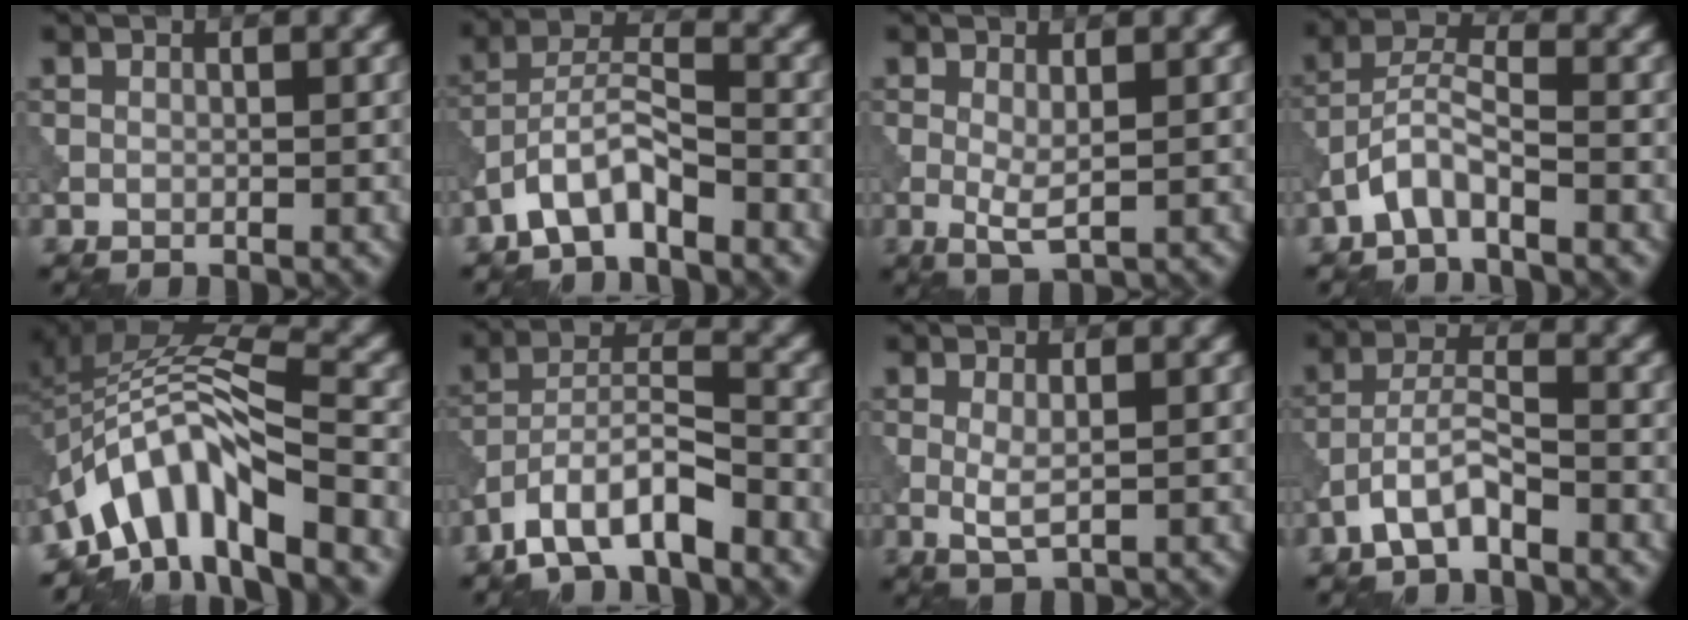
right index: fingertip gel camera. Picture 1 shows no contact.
{"total": 4.6, "force": [-3.3, 1.4, 2.8], "torque": [-0.052, 0.013, -0.072]}
{"total": 2.0, "force": [0.1, 0.3, 2.0], "torque": [-0.043, -0.006, 0.003]}
{"total": 3.5, "force": [-2.6, 0.8, 2.2], "torque": [-0.049, 0.013, -0.060]}
{"total": 9.6, "force": [-5.4, 3.6, 7.1], "torque": [-0.111, 0.012, -0.109]}
{"total": 6.9, "force": [-5.1, 1.9, 4.2], "torque": [-0.076, 0.007, -0.097]}
{"total": 1.9, "force": [0.1, 0.4, 1.9], "torque": [-0.044, -0.003, 0.002]}
{"total": 3.8, "force": [-2.5, 1.0, 2.6], "torque": [-0.053, 0.015, -0.056]}